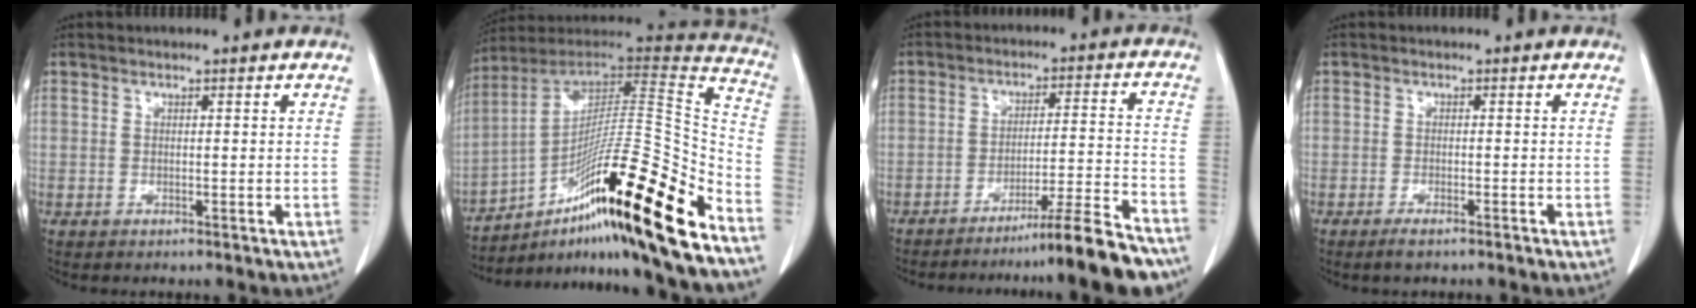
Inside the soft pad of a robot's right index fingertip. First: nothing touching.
{"total": 29.5, "force": [-17.2, 1.3, 23.9], "torque": [-0.303, 0.012, -0.287]}
{"total": 13.4, "force": [-11.4, -1.4, 7.0], "torque": [-0.072, 0.012, -0.173]}
{"total": 1.7, "force": [-1.4, 0.3, 1.0], "torque": [-0.022, -0.002, -0.022]}